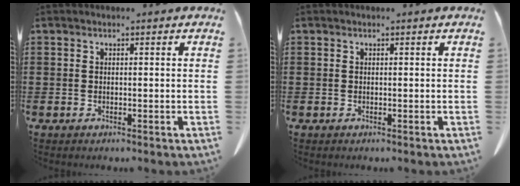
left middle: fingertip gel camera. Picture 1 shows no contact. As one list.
[{"total": 0.0}]